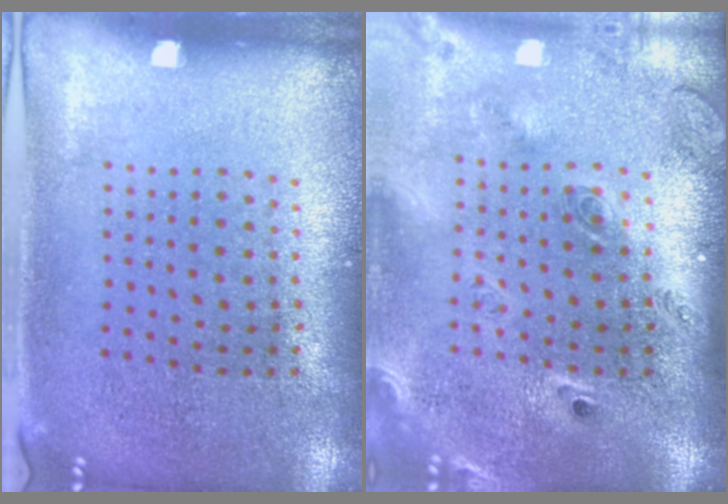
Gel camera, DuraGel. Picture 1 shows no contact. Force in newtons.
{"total": 2.6, "press": 1.9, "slide": 1.8}